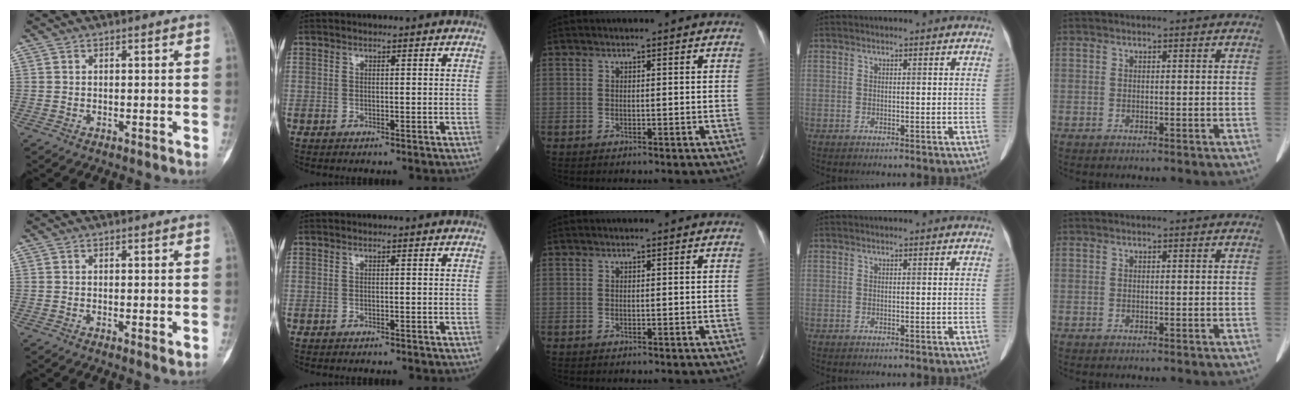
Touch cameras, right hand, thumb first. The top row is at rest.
{"thumb": {"total": 2.0, "force": [-0.4, 0.5, 1.9], "torque": [-0.033, -0.008, -0.005]}}